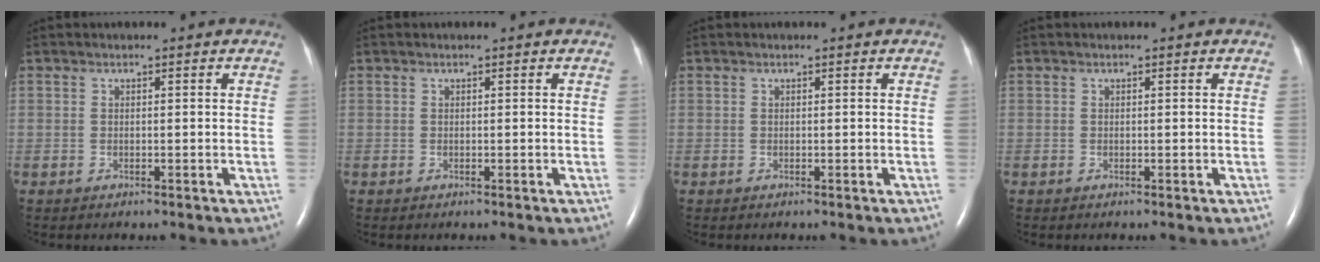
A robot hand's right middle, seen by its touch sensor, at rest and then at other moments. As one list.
[{"total": 0.0}, {"total": 0.0}, {"total": 0.0}]